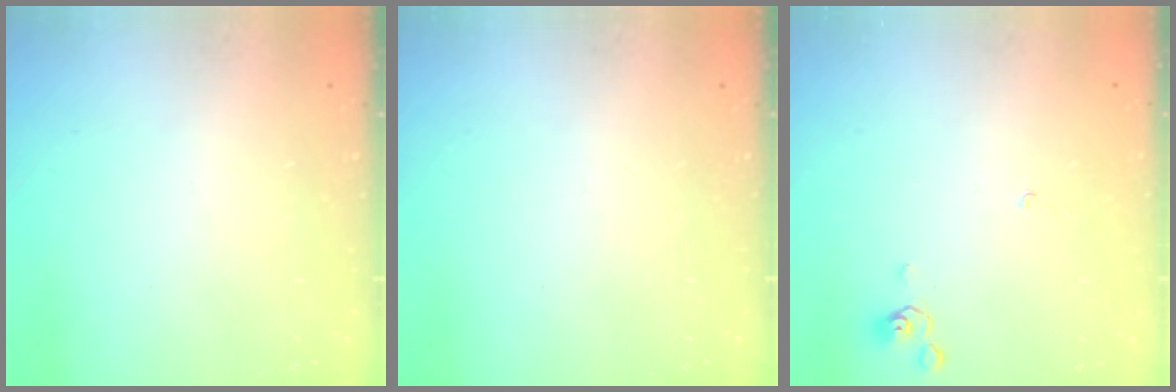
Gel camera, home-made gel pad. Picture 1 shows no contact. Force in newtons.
{"total": 0.0}
{"total": 0.0}